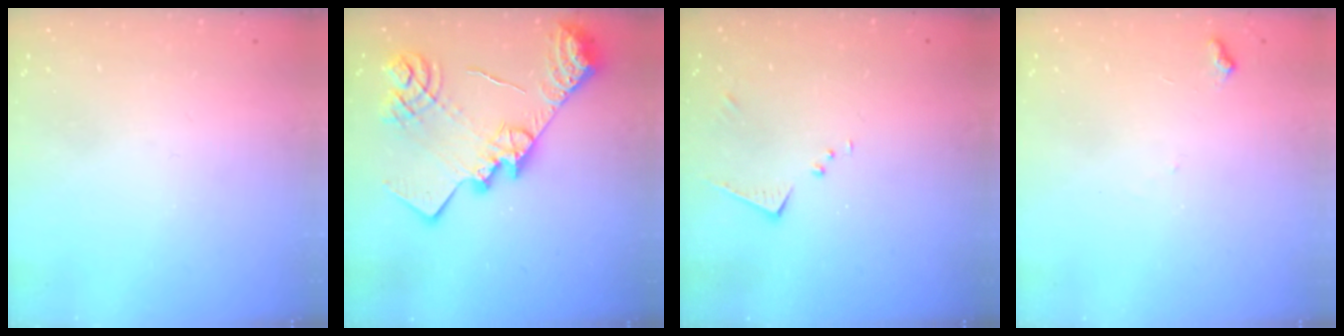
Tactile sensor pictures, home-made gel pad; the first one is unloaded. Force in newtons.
{"total": 24.3, "press": 24.2, "slide": 2.2}
{"total": 8.3, "press": 8.3, "slide": 0.4}
{"total": 6.0, "press": 6.0, "slide": 0.6}